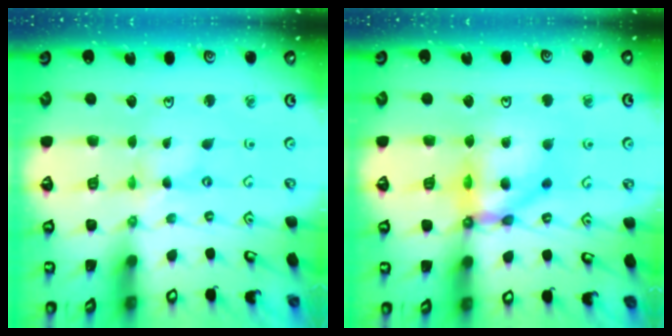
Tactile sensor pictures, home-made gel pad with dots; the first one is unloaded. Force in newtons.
{"total": 12.3, "press": 12.3, "slide": 1.2}